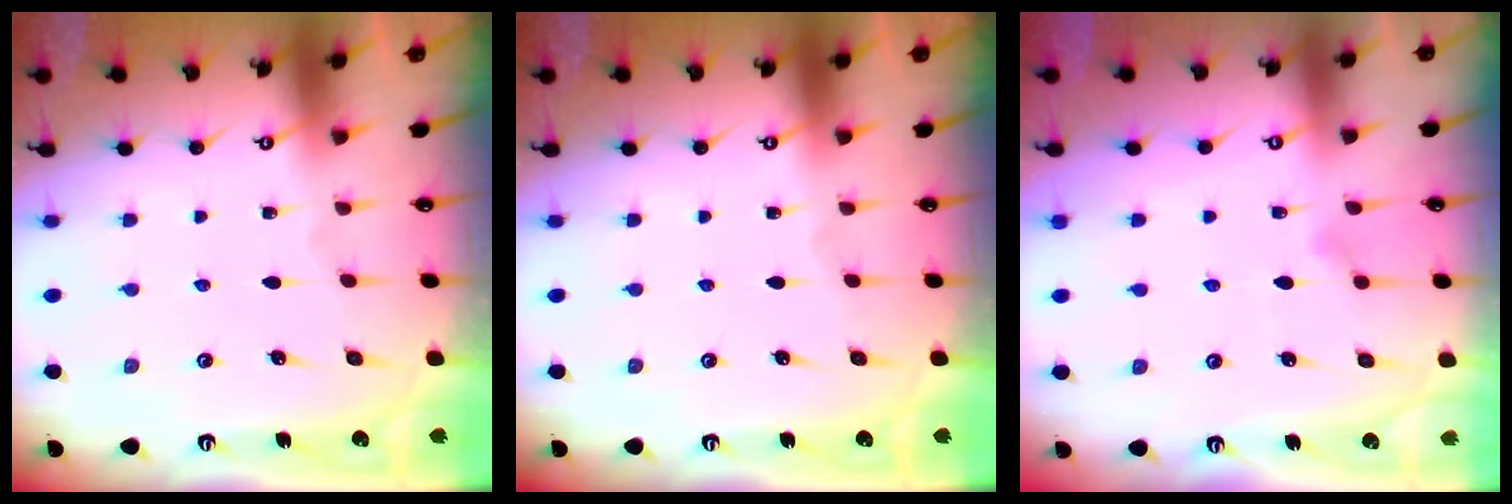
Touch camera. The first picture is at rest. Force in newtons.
{"total": 0.0}
{"total": 7.5, "press": 7.4, "slide": 1.1}